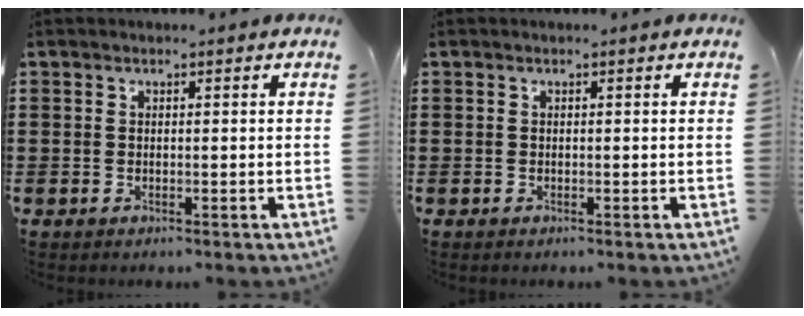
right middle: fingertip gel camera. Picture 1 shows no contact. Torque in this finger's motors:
{"motor_torque": [-0.02, -0.04, 0.15, 0.02]}